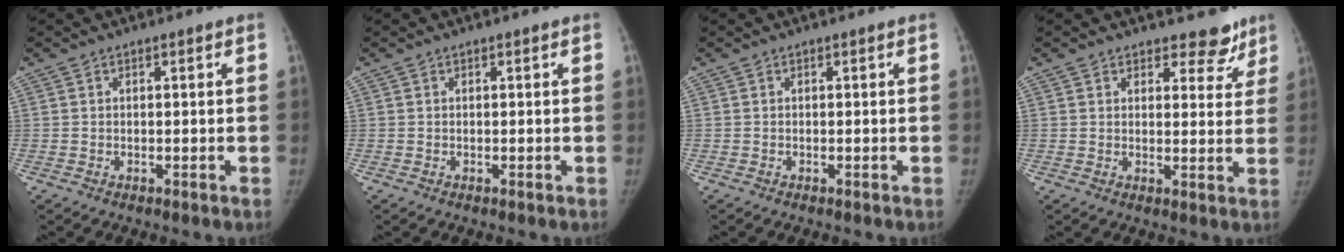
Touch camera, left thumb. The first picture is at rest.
{"total": 0.0}
{"total": 0.0}
{"total": 6.1, "force": [4.9, 3.4, 1.4], "torque": [0.024, -0.032, 0.059]}